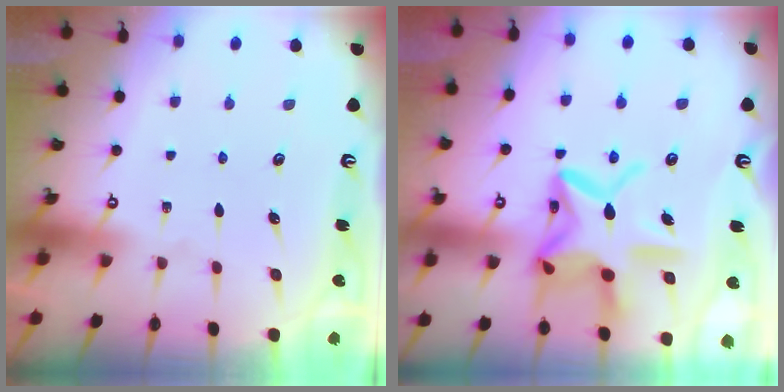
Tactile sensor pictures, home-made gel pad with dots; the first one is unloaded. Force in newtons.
{"total": 18.4, "press": 18.3, "slide": 1.4}